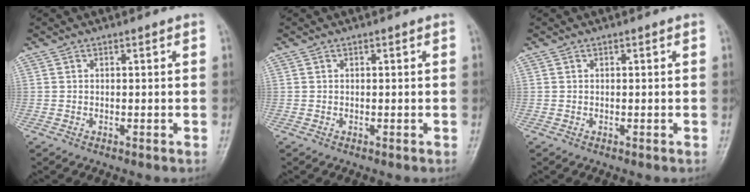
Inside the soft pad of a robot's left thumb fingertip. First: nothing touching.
{"total": 0.0}
{"total": 0.0}